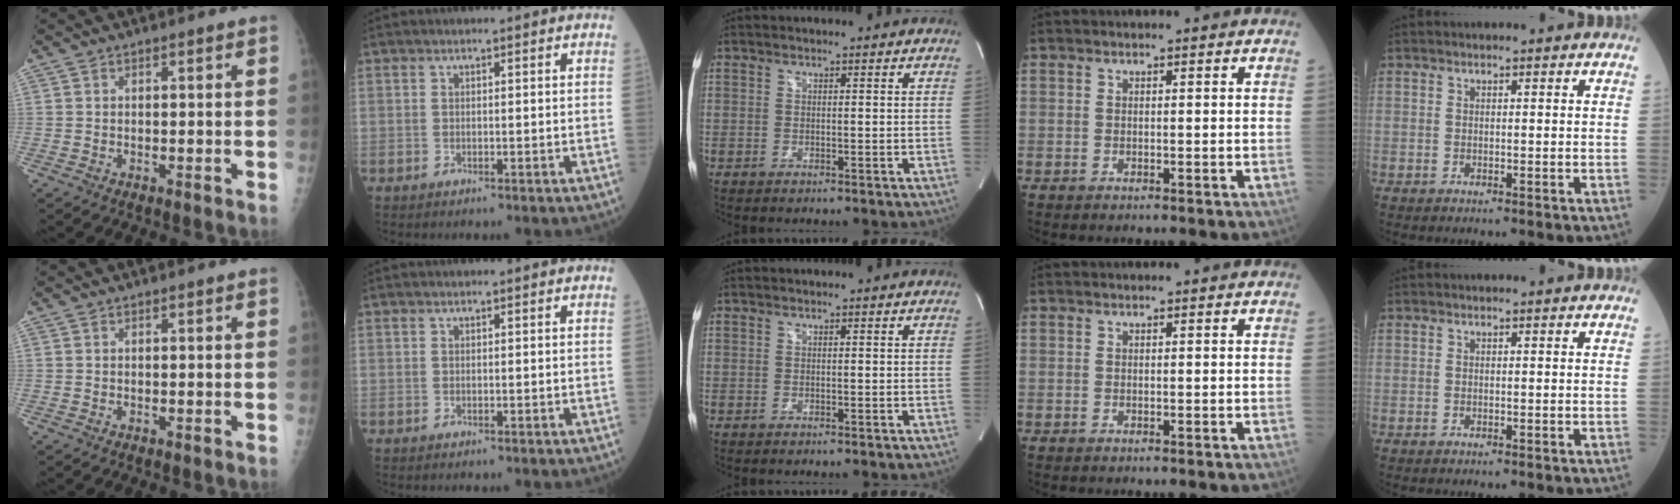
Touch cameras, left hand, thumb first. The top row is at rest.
{}